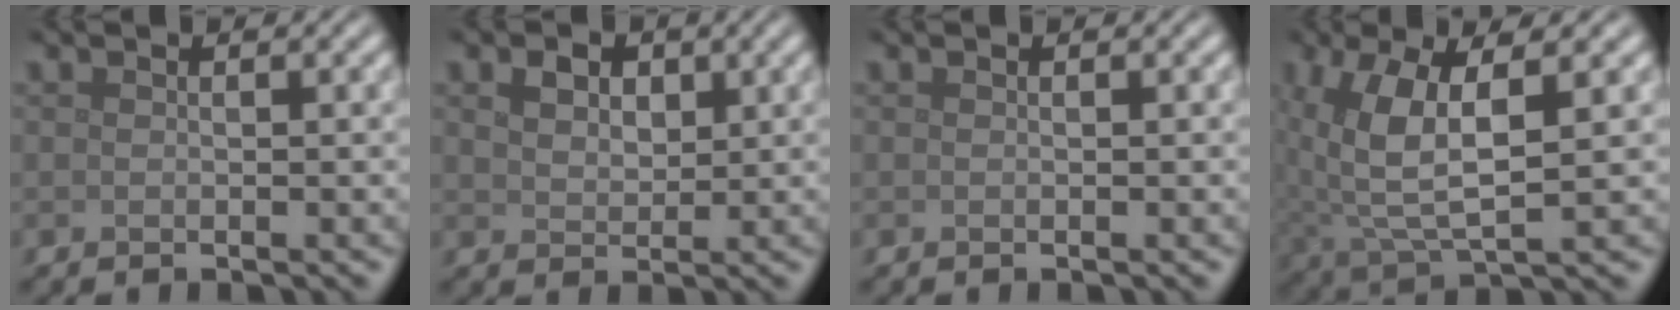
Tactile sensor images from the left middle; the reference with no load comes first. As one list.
[{"total": 2.3, "force": [1.1, 1.6, 1.3], "torque": [-0.025, 0.000, 0.019]}, {"total": 0.0}, {"total": 7.2, "force": [1.6, 3.1, 6.2], "torque": [-0.144, -0.001, 0.032]}]